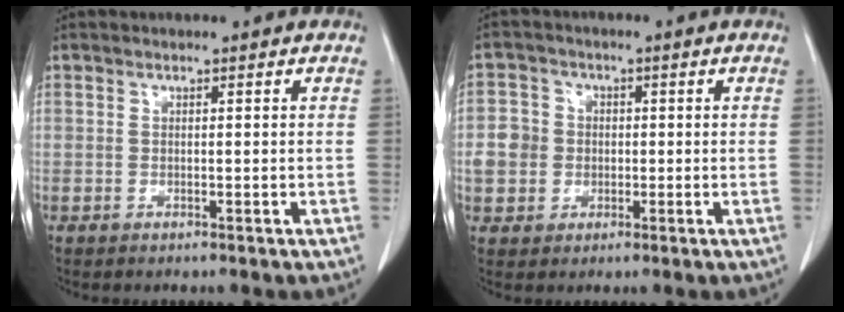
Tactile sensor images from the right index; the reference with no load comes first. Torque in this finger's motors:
{"motor_torque": [0.41, 0.08, 0.17, 0.05]}